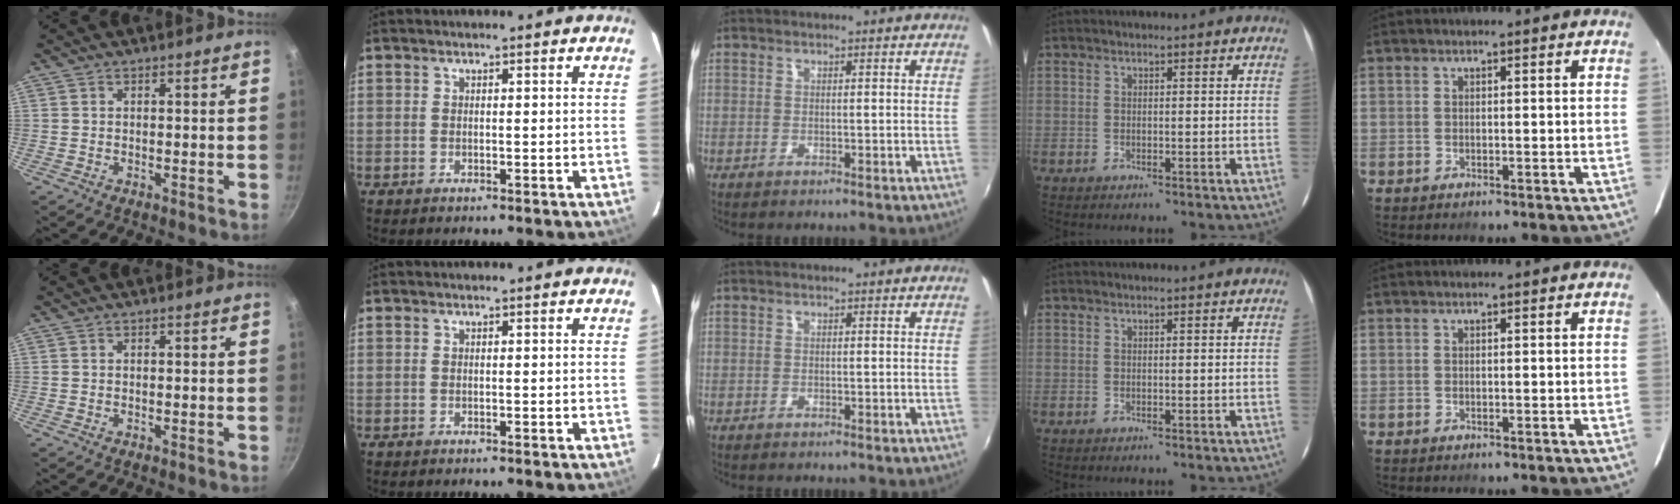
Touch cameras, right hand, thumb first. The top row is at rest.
{}